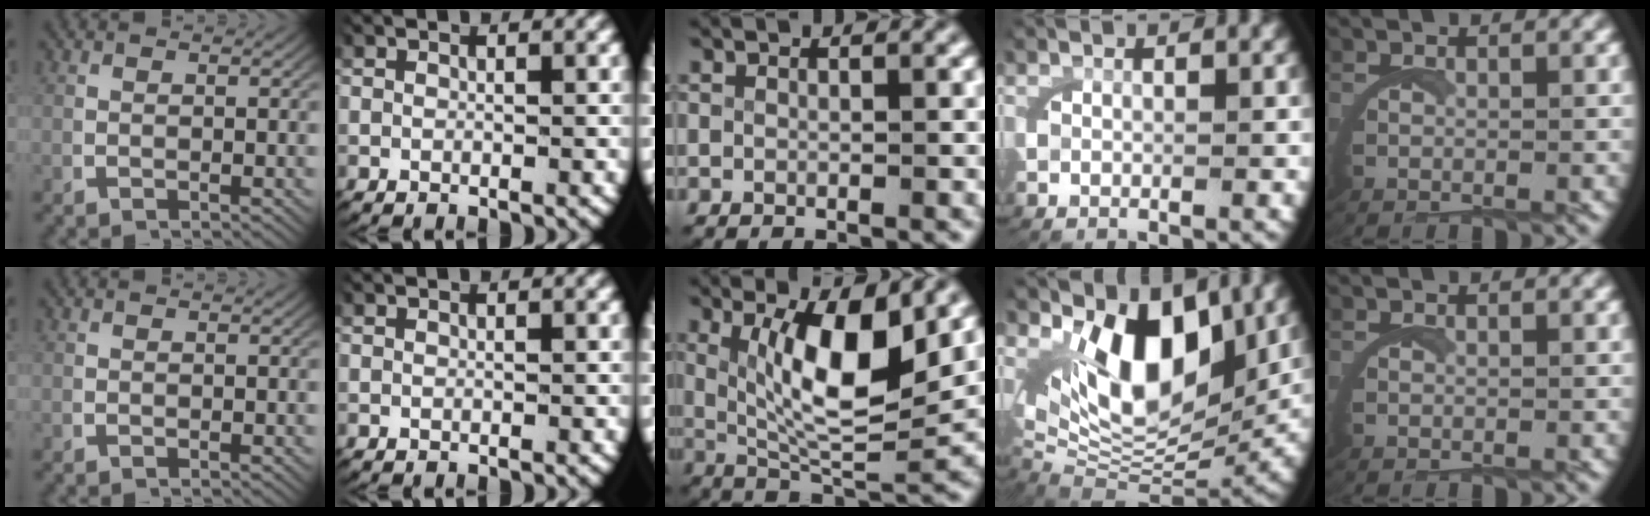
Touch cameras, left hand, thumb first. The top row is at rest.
{"middle": {"total": 9.0, "force": [2.3, 3.6, 7.9], "torque": [-0.152, -0.021, 0.052]}, "ring": {"total": 12.3, "force": [2.9, 7.8, 9.0], "torque": [-0.183, -0.024, 0.059]}}